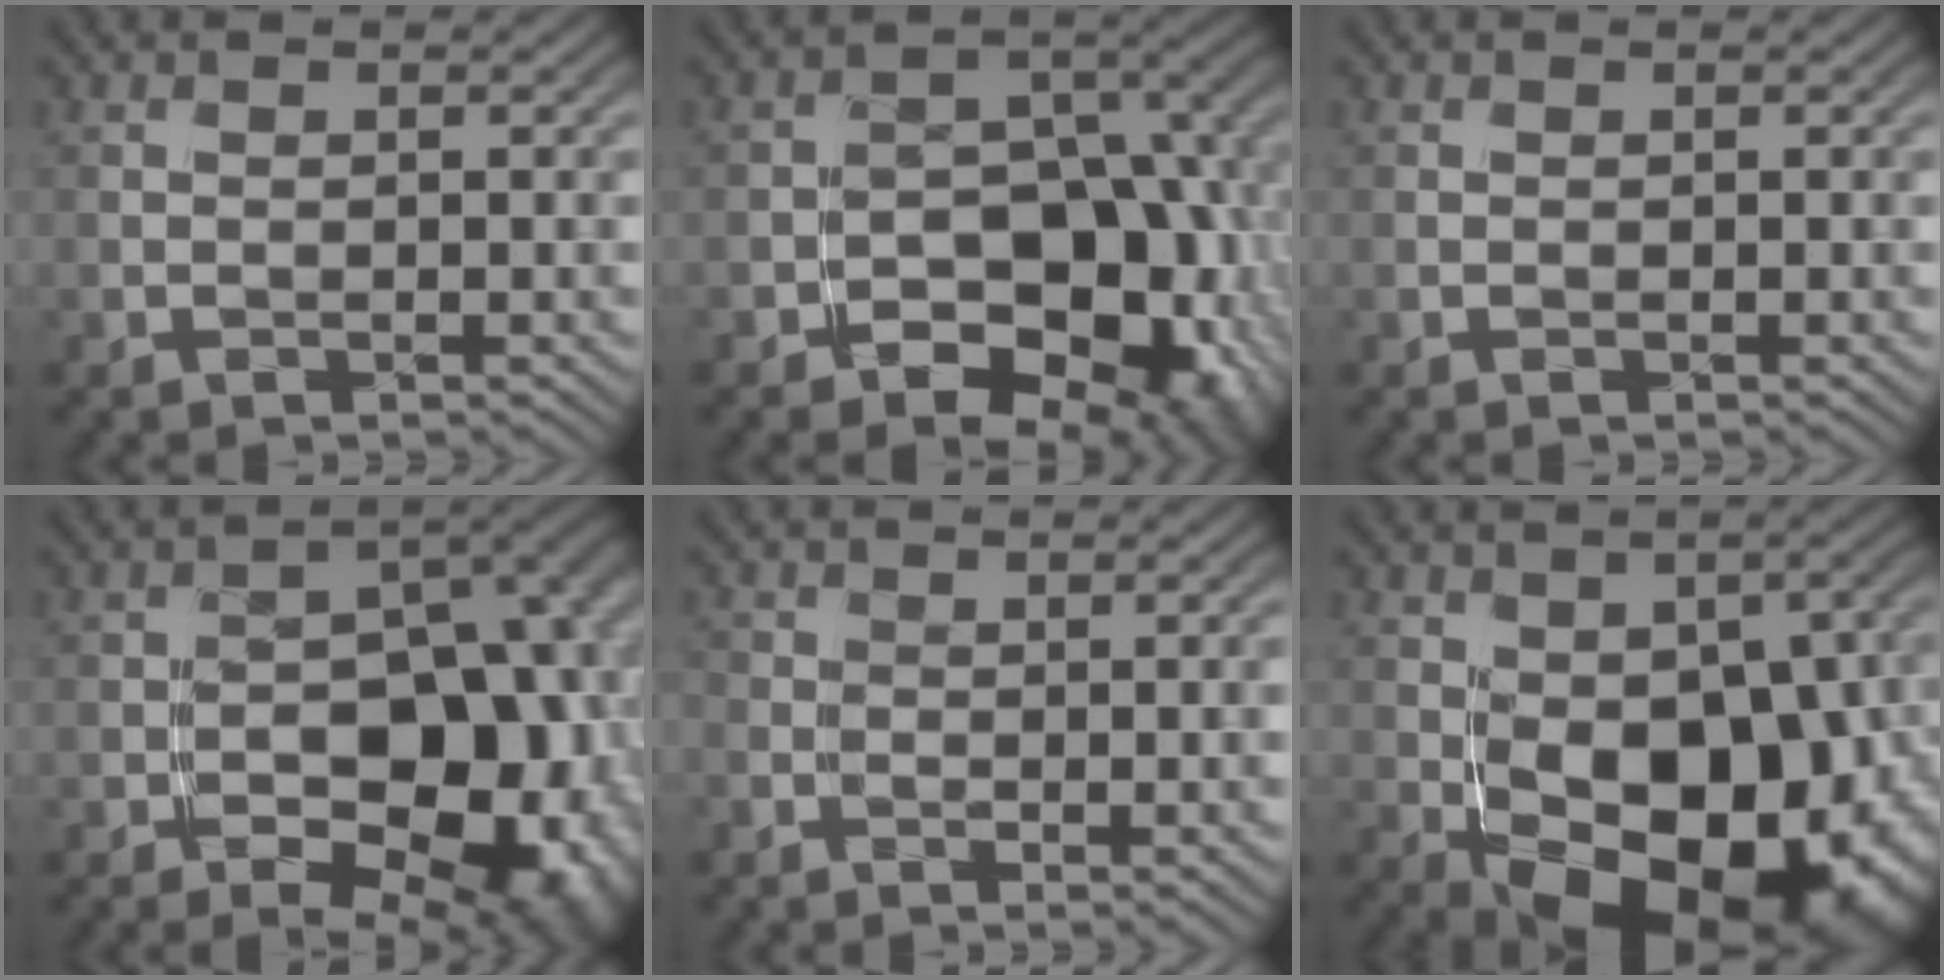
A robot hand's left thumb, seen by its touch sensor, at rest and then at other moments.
{"total": 14.8, "force": [-5.8, 10.3, 9.0], "torque": [-0.092, -0.006, -0.080]}
{"total": 0.0}
{"total": 18.8, "force": [-6.5, 12.7, 12.3], "torque": [-0.103, 0.006, -0.082]}
{"total": 5.3, "force": [-2.1, 2.9, 3.8], "torque": [-0.040, -0.010, -0.025]}
{"total": 17.3, "force": [-4.2, 10.8, 12.9], "torque": [-0.160, -0.033, -0.041]}